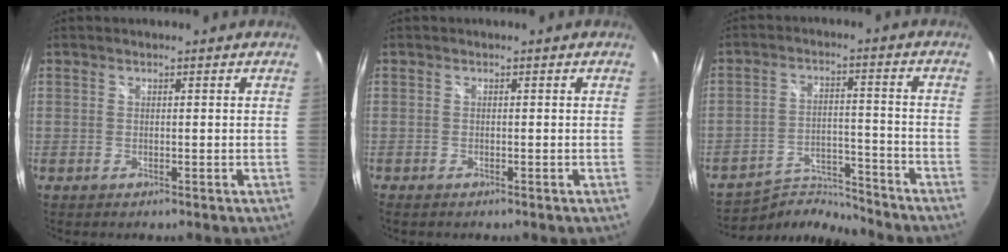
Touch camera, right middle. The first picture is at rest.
{"total": 0.7, "force": [-0.6, 0.3, 0.2], "torque": [-0.006, -0.004, -0.013]}
{"total": 6.9, "force": [-6.9, 0.6, -0.1], "torque": [-0.012, 0.015, -0.117]}